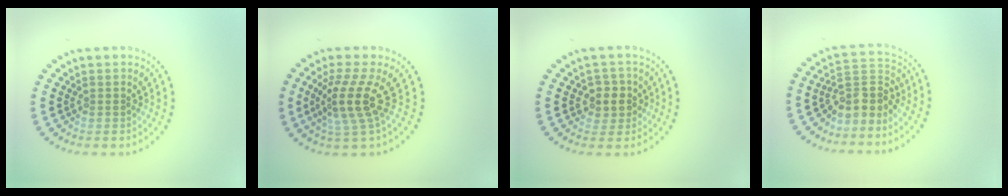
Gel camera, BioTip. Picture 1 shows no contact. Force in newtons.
{"total": 3.7, "press": 2.7, "slide": 2.6}
{"total": 2.5, "press": 2.2, "slide": 1.1}
{"total": 3.3, "press": 2.5, "slide": 2.1}